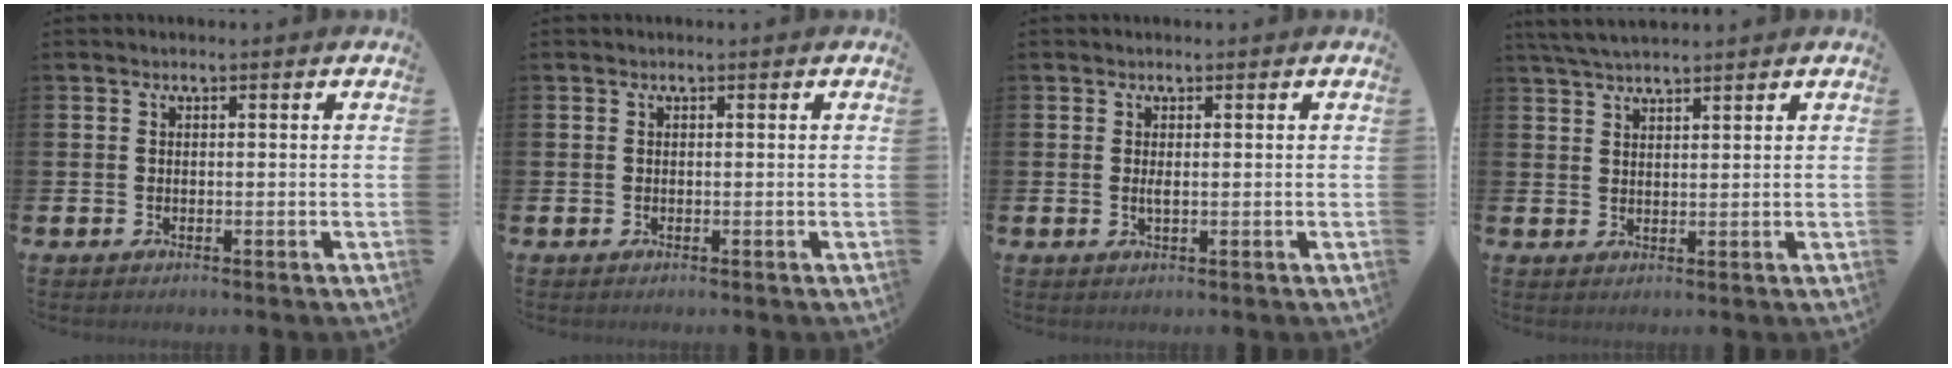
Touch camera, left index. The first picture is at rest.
{"total": 0.0}
{"total": 1.0, "force": [0.1, 0.2, 1.0], "torque": [-0.018, 0.001, 0.000]}
{"total": 3.4, "force": [3.2, 0.4, 1.1], "torque": [-0.030, -0.006, 0.060]}